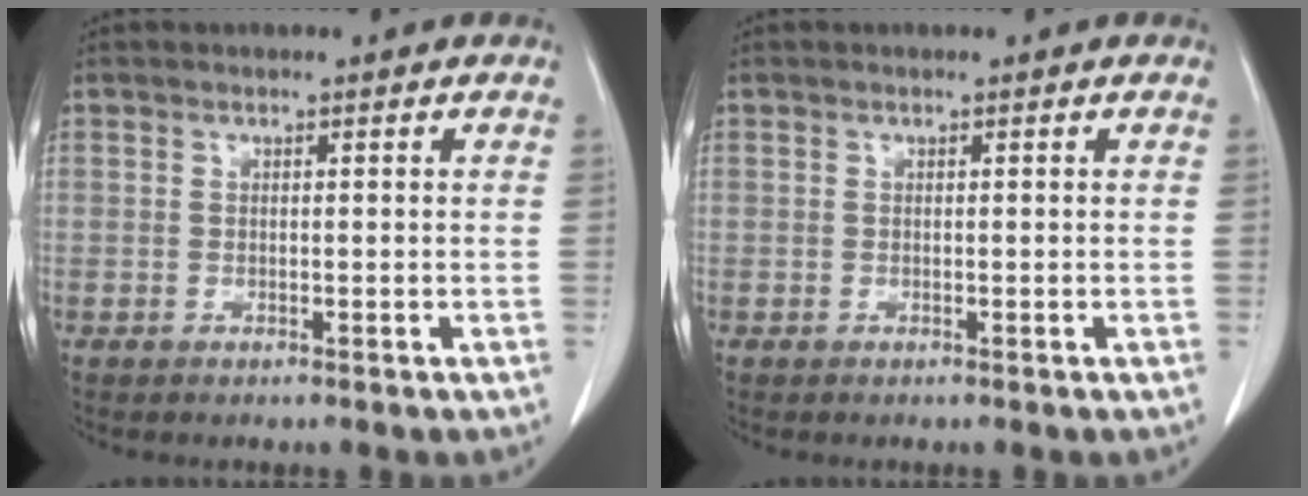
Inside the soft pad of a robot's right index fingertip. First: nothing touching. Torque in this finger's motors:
{"motor_torque": [0.00, 0.00, 0.00, 0.00]}